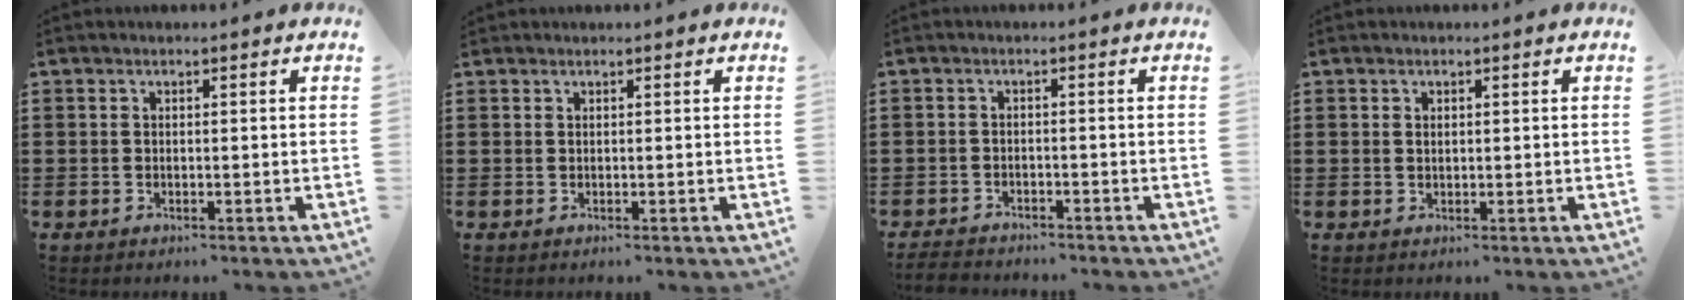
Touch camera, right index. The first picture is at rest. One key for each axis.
{"total": 0.0}
{"total": 2.4, "fx": -2.4, "fy": 0.3, "fz": 0.3, "tx": -0.018, "ty": -0.006, "tz": -0.052}
{"total": 0.6, "fx": 0.2, "fy": 0.3, "fz": 0.4, "tx": -0.010, "ty": 0.001, "tz": 0.005}